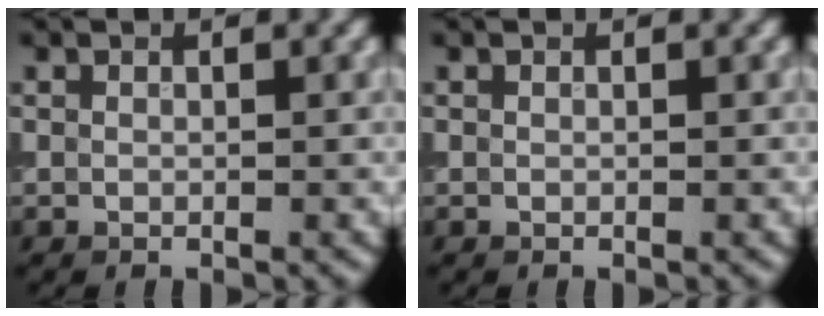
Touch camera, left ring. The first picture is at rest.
{"total": 0.0}